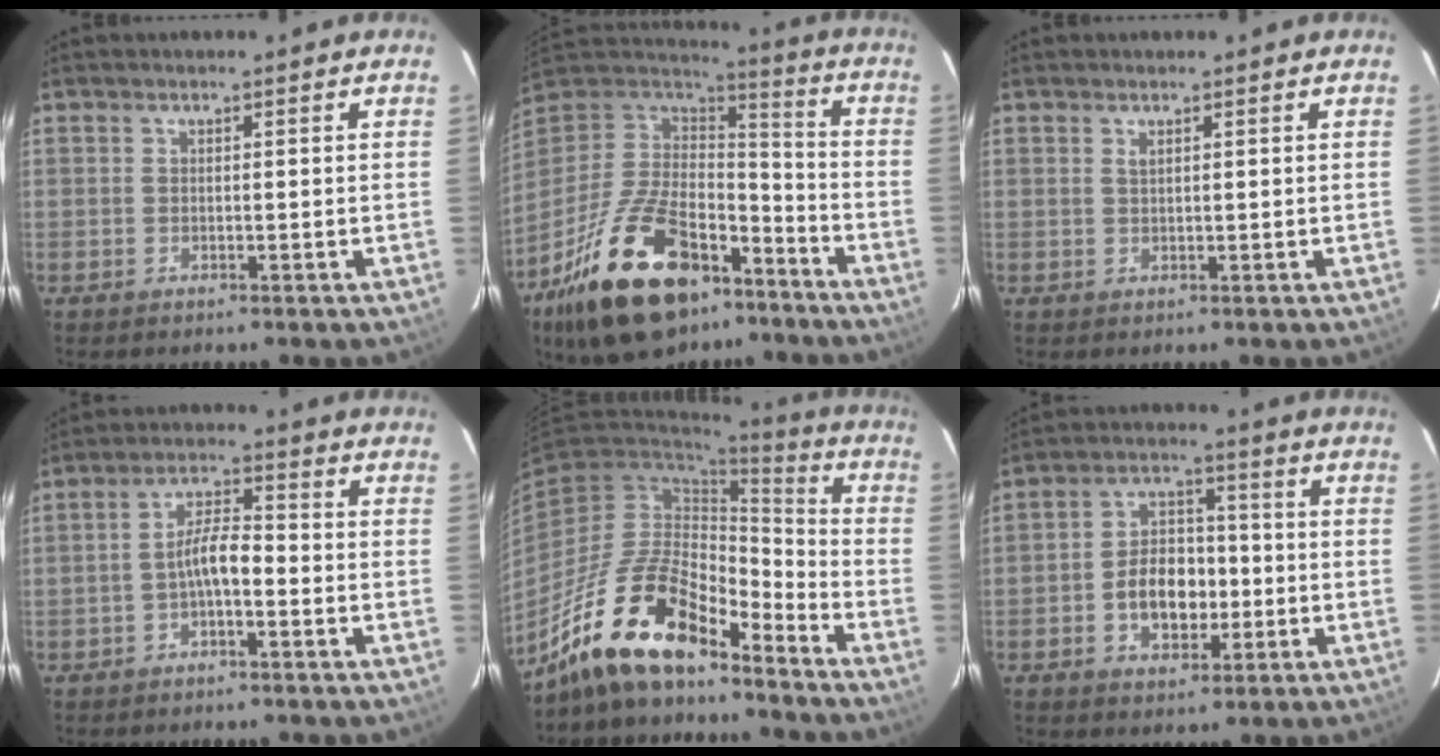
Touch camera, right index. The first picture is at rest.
{"total": 28.4, "force": [-17.5, 14.5, 17.1], "torque": [-0.343, -0.001, -0.271]}
{"total": 0.8, "force": [0.5, 0.2, 0.5], "torque": [-0.011, 0.002, 0.010]}
{"total": 5.0, "force": [-1.9, 1.5, 4.3], "torque": [-0.085, 0.015, -0.035]}
{"total": 18.1, "force": [-14.2, 5.8, 9.6], "torque": [-0.186, 0.008, -0.264]}
{"total": 9.6, "force": [-2.4, 6.5, 6.6], "torque": [-0.125, 0.022, -0.031]}